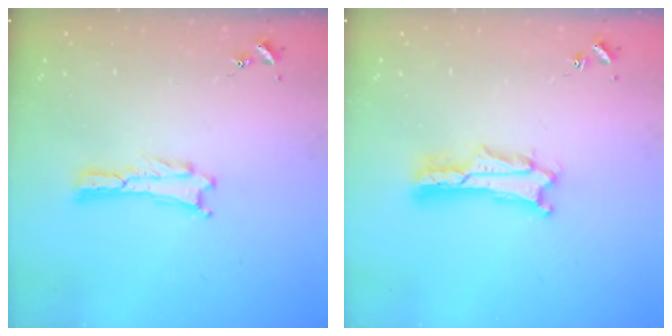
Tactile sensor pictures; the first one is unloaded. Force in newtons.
{"total": 2.1, "press": 2.1, "slide": 0.3}